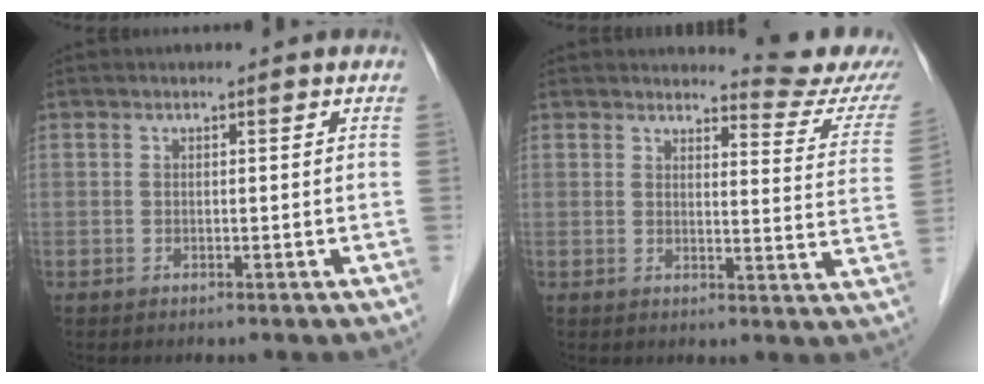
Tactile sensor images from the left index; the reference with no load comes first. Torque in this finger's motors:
{"motor_torque": [0.14, -0.17, 0.05, 0.00]}